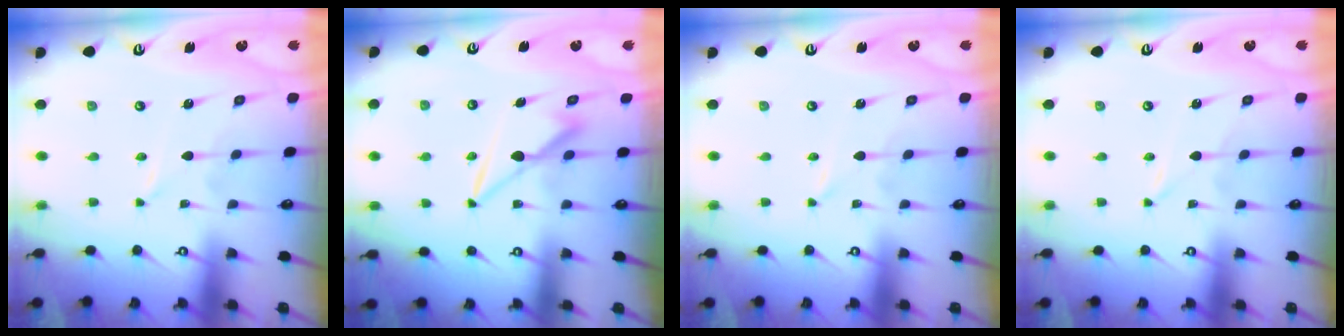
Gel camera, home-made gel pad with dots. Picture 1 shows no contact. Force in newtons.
{"total": 7.5, "press": 7.5, "slide": 0.6}
{"total": 0.0}
{"total": 0.0}